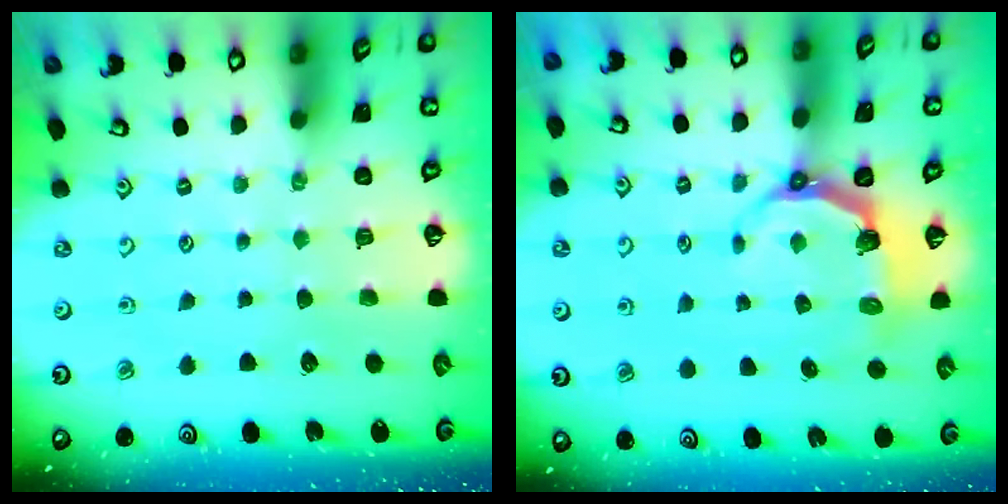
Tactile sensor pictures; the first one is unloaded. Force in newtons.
{"total": 5.0, "press": 3.4, "slide": 3.7}